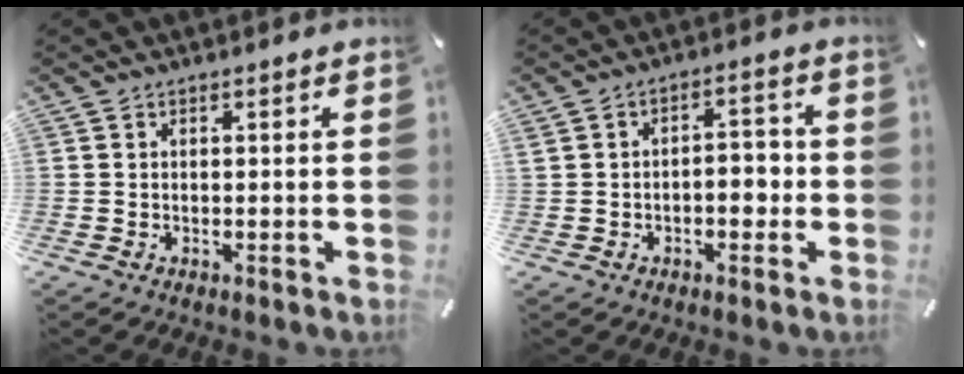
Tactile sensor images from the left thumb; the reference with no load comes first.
{"total": 4.9, "force": [-1.3, 3.0, 3.6], "torque": [-0.054, 0.011, -0.026]}